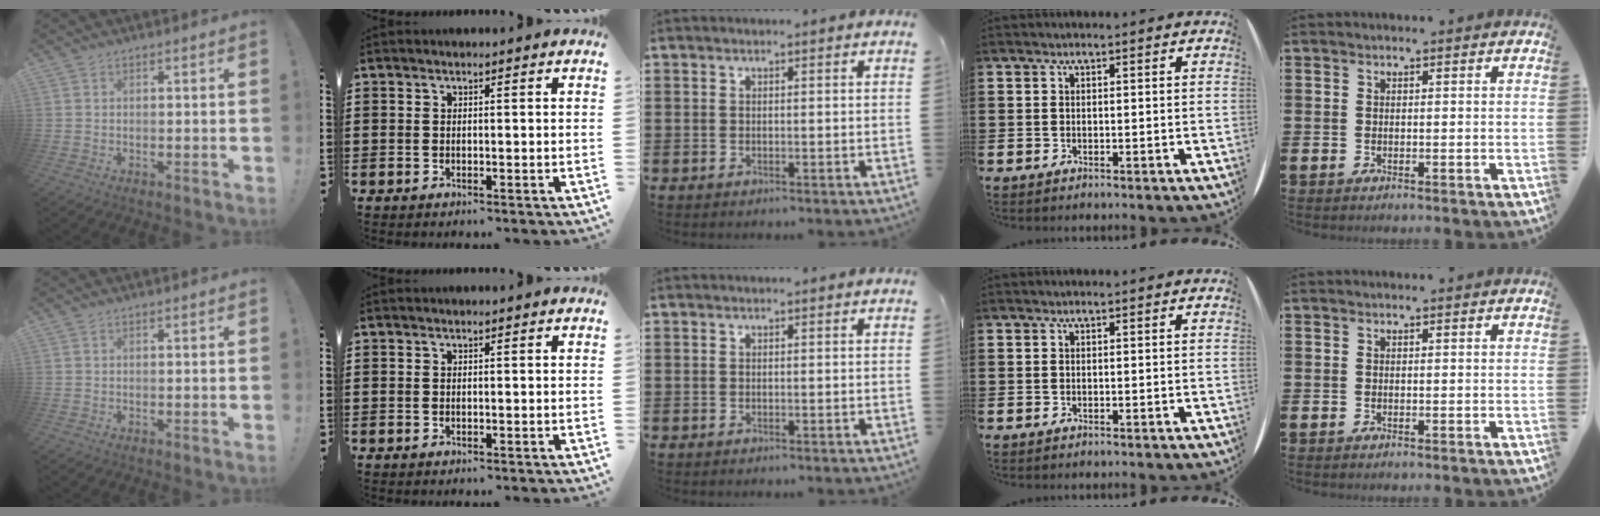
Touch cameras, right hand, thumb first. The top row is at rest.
{}